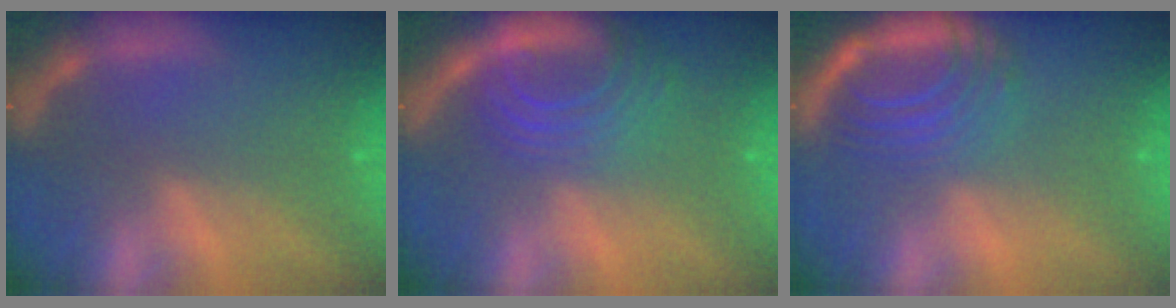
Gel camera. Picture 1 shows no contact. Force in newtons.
{"total": 8.5}
{"total": 8.5}